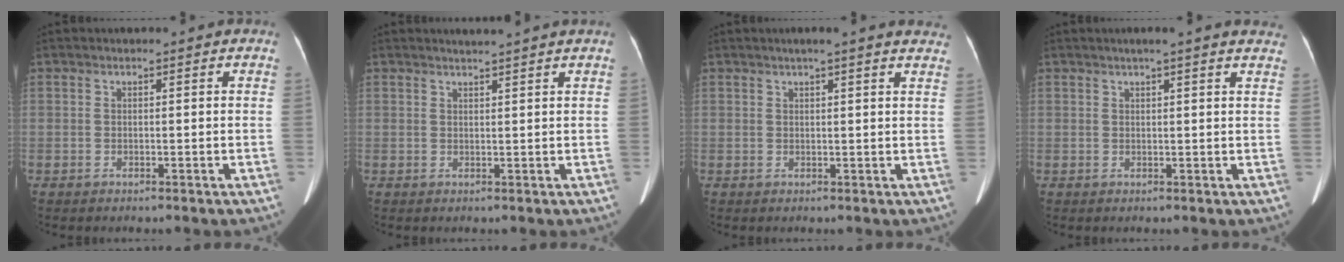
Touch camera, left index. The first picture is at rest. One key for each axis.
{"total": 2.2, "fx": 1.9, "fy": -0.8, "fz": 0.8, "tx": -0.012, "ty": 0.001, "tz": 0.031}
{"total": 8.0, "fx": 6.8, "fy": 0.5, "fz": 4.2, "tx": -0.050, "ty": 0.012, "tz": 0.060}
{"total": 6.8, "fx": 5.7, "fy": 0.3, "fz": 3.7, "tx": -0.047, "ty": 0.014, "tz": 0.051}